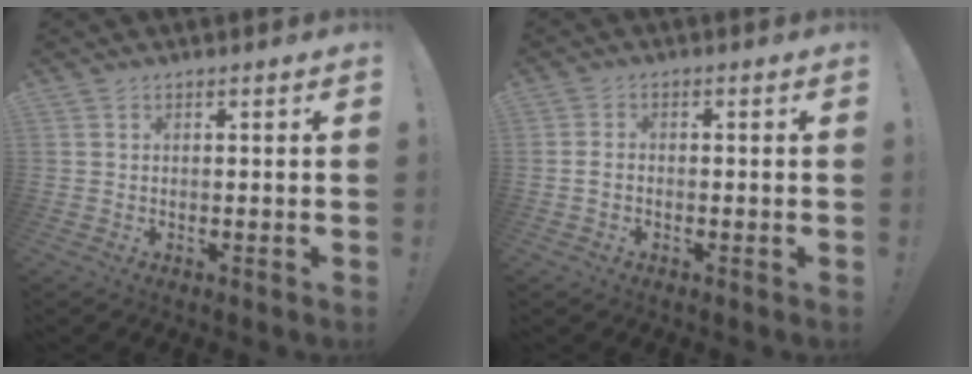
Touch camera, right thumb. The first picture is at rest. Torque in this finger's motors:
{"motor_torque": [0.11, -0.37, -0.09, 0.41, 0.07]}